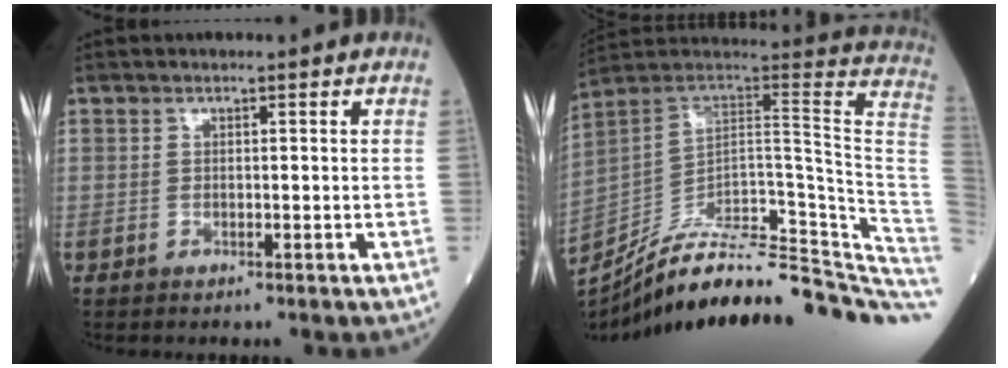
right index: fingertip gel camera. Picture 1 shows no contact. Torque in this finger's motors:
{"motor_torque": [-0.78, -1.36, -0.23, -0.03]}